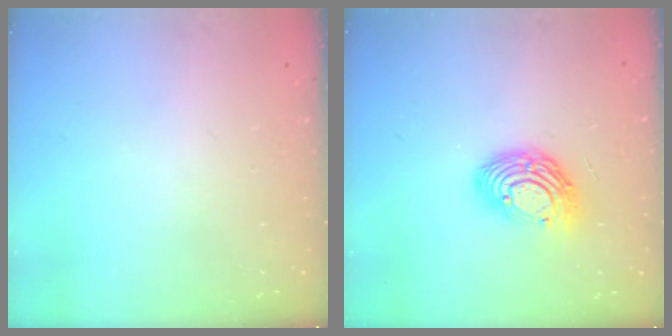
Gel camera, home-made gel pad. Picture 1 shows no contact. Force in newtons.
{"total": 12.1, "press": 12.1, "slide": 1.0}